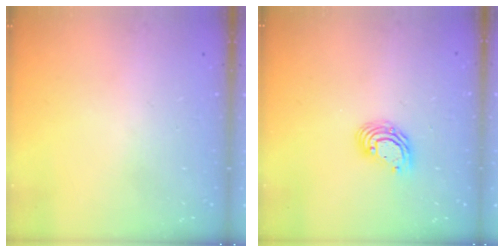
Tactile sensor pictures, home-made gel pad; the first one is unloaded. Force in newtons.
{"total": 7.5, "press": 7.4, "slide": 1.1}